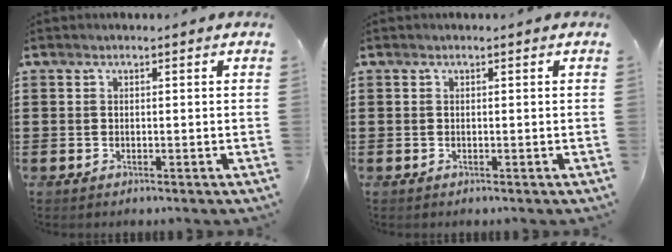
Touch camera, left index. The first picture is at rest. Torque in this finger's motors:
{"motor_torque": [0.00, 0.00, 0.00, 0.00]}